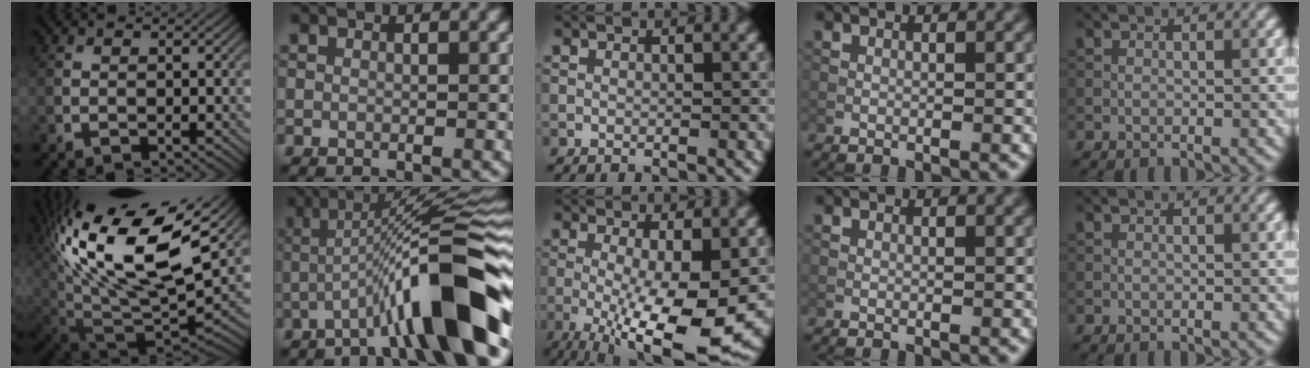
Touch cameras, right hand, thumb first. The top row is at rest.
{"thumb": {"total": 19.5, "force": [9.0, 9.1, 14.7], "torque": [-0.280, 0.013, 0.168]}, "index": {"total": 12.1, "force": [-4.7, 1.7, 11.0], "torque": [-0.153, 0.026, -0.080]}, "middle": {"total": 10.1, "force": [-2.2, 2.4, 9.6], "torque": [-0.161, -0.028, -0.025]}}